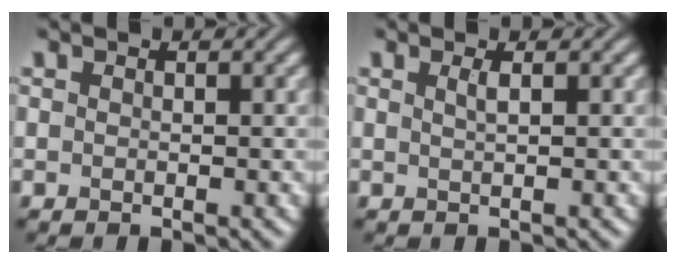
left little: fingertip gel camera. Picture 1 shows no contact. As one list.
[{"total": 1.2, "force": [0.4, 0.4, 1.1], "torque": [-0.014, 0.003, 0.005]}]